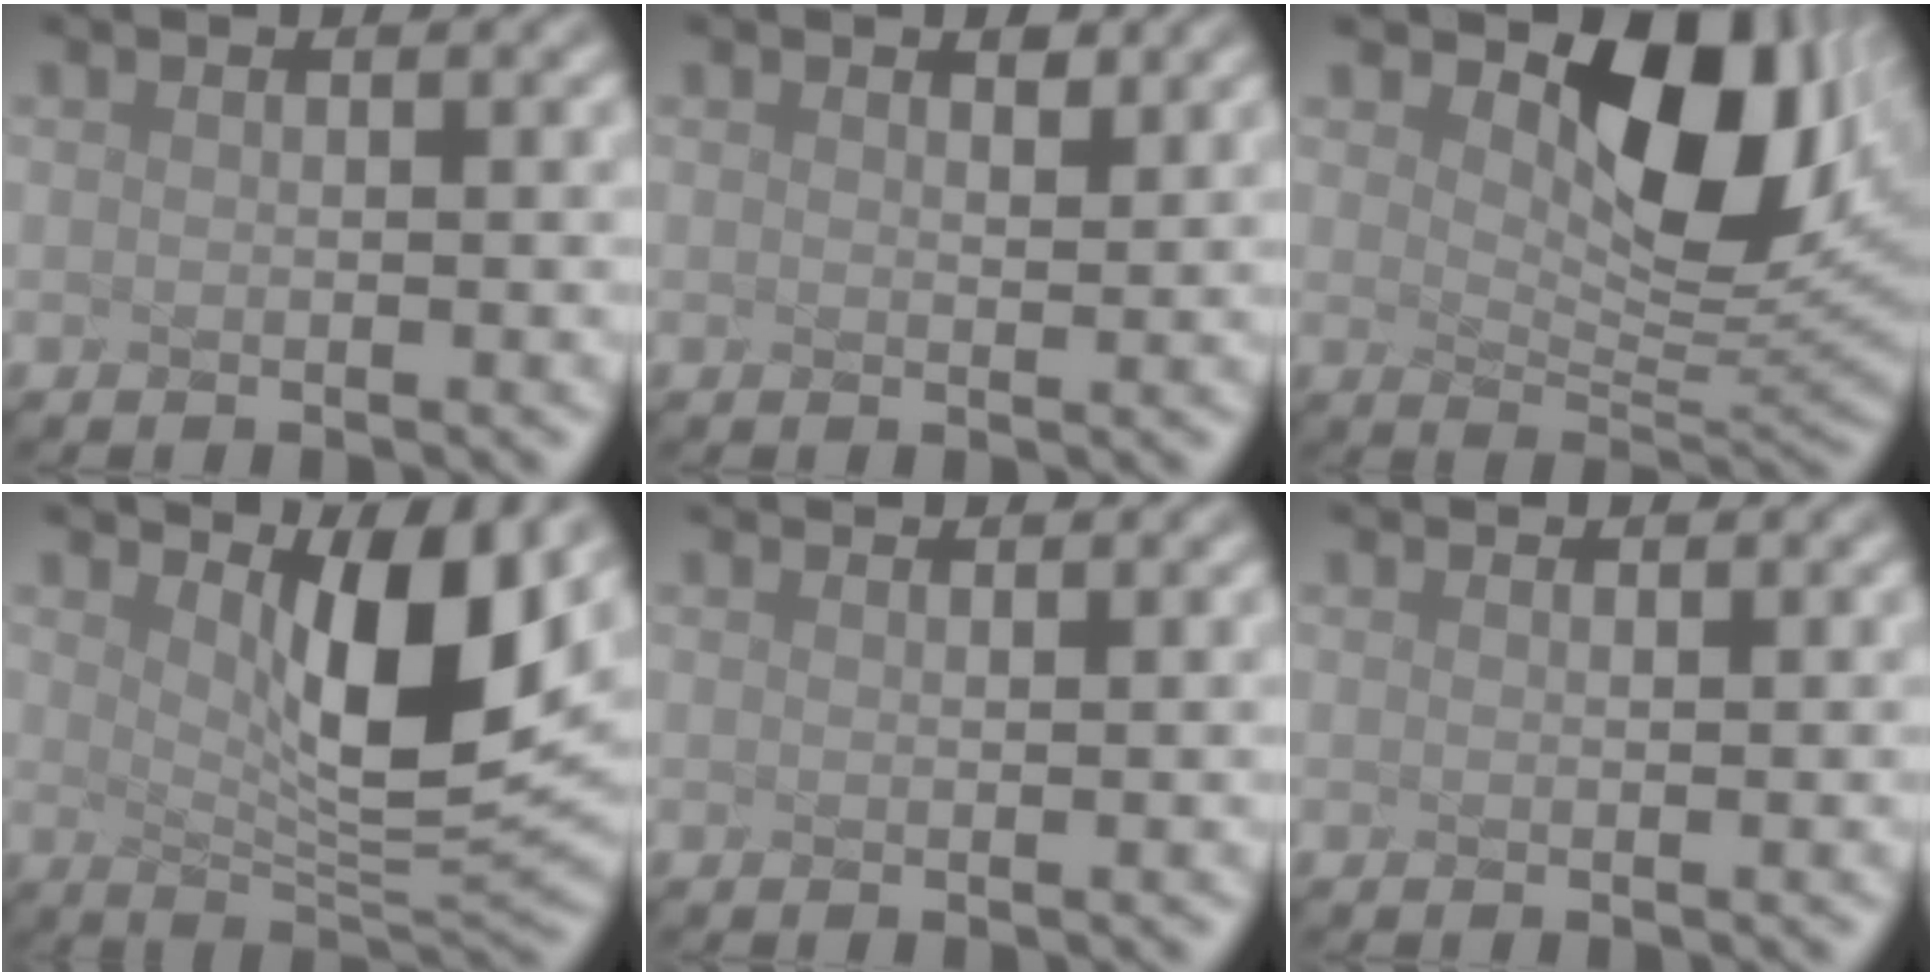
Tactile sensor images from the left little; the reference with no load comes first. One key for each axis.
{"total": 0.5, "fx": 0.4, "fy": -0.3, "fz": -0.1, "tx": -0.004, "ty": -0.001, "tz": 0.018}
{"total": 6.6, "fx": 2.4, "fy": 3.3, "fz": 5.1, "tx": -0.097, "ty": -0.011, "tz": 0.061}
{"total": 6.0, "fx": 2.1, "fy": 1.4, "fz": 5.5, "tx": -0.111, "ty": -0.021, "tz": 0.063}
{"total": 2.1, "fx": 1.8, "fy": 0.7, "fz": 0.9, "tx": -0.007, "ty": 0.024, "tz": 0.014}
{"total": 1.4, "fx": 1.2, "fy": 0.5, "fz": 0.6, "tx": 0.000, "ty": 0.016, "tz": 0.004}